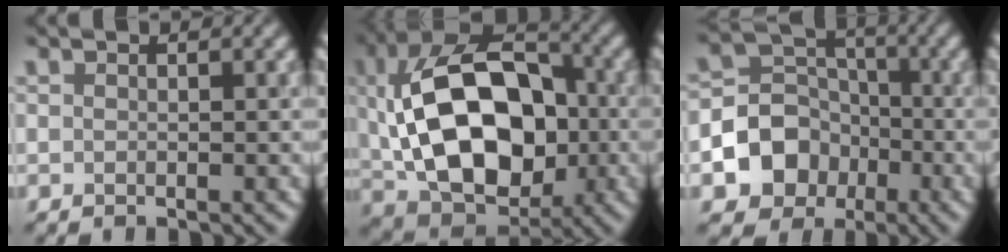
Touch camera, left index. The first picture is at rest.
{"total": 15.8, "force": [-0.1, 10.2, 12.1], "torque": [-0.207, 0.001, 0.002]}
{"total": 6.9, "force": [-2.6, 5.8, 2.6], "torque": [-0.027, 0.001, -0.070]}